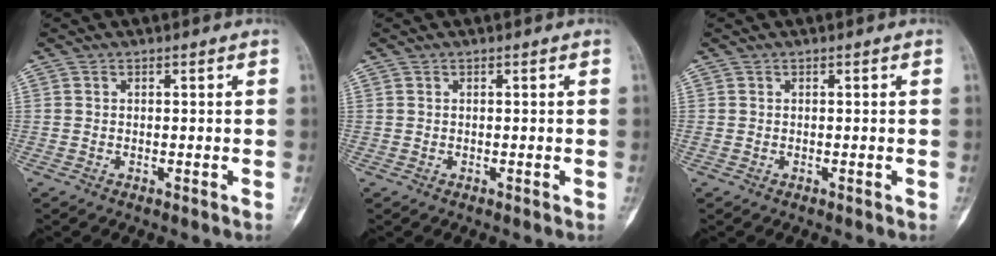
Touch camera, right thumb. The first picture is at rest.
{"total": 0.0}
{"total": 0.5, "force": [-0.1, 0.4, 0.3], "torque": [-0.010, 0.001, 0.002]}